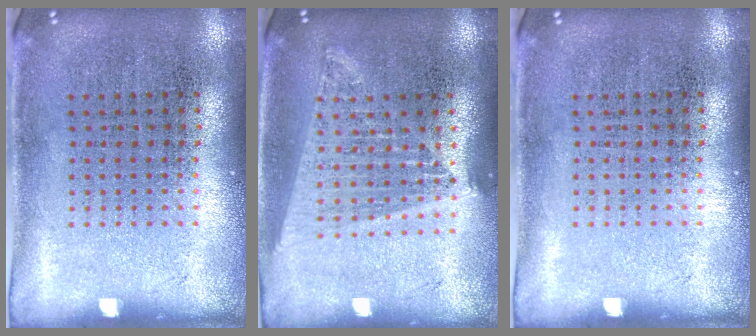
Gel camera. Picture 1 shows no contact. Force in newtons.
{"total": 1.7, "press": 1.5, "slide": 0.8}
{"total": 0.0}